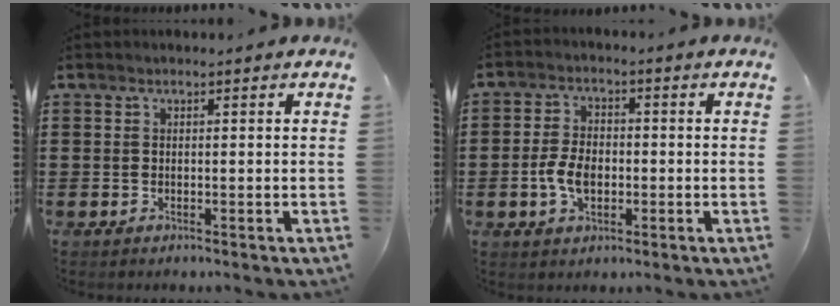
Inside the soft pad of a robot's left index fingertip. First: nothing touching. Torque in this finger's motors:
{"motor_torque": [0.72, 0.55, 0.60, 0.13]}